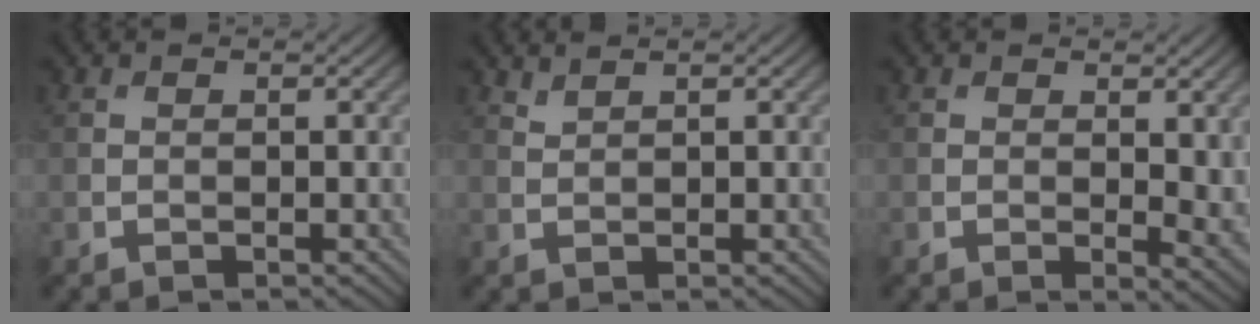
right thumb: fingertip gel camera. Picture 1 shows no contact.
{"total": 1.1, "force": [1.1, 0.0, 0.3], "torque": [-0.011, 0.003, 0.025]}
{"total": 3.8, "force": [0.7, 1.5, 3.4], "torque": [-0.049, -0.008, 0.013]}